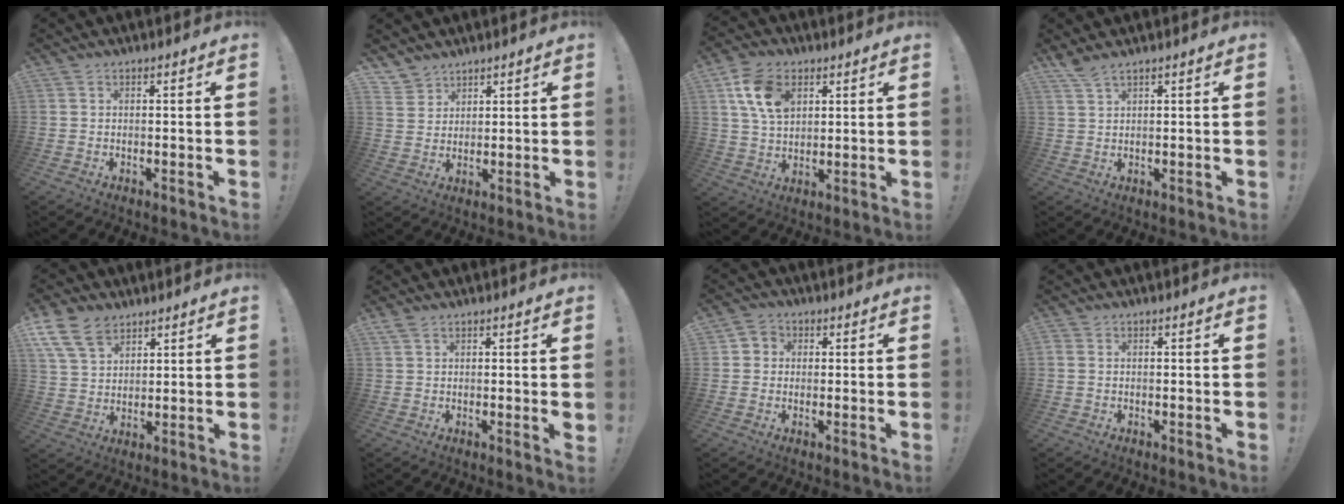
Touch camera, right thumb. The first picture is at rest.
{"total": 4.2, "force": [3.4, 2.5, 0.1], "torque": [-0.005, -0.028, 0.066]}
{"total": 12.5, "force": [5.3, 8.2, 7.8], "torque": [-0.135, -0.005, 0.102]}
{"total": 3.0, "force": [2.5, 0.3, 1.6], "torque": [-0.035, -0.012, 0.046]}
{"total": 11.8, "force": [7.3, 7.3, 5.7], "torque": [-0.106, -0.032, 0.147]}
{"total": 2.3, "force": [1.3, 0.7, 1.7], "torque": [-0.019, -0.005, 0.022]}
{"total": 3.7, "force": [-0.3, 3.5, 1.1], "torque": [-0.025, 0.011, -0.003]}
{"total": 0.9, "force": [0.2, 0.8, 0.3], "torque": [-0.008, 0.004, 0.004]}